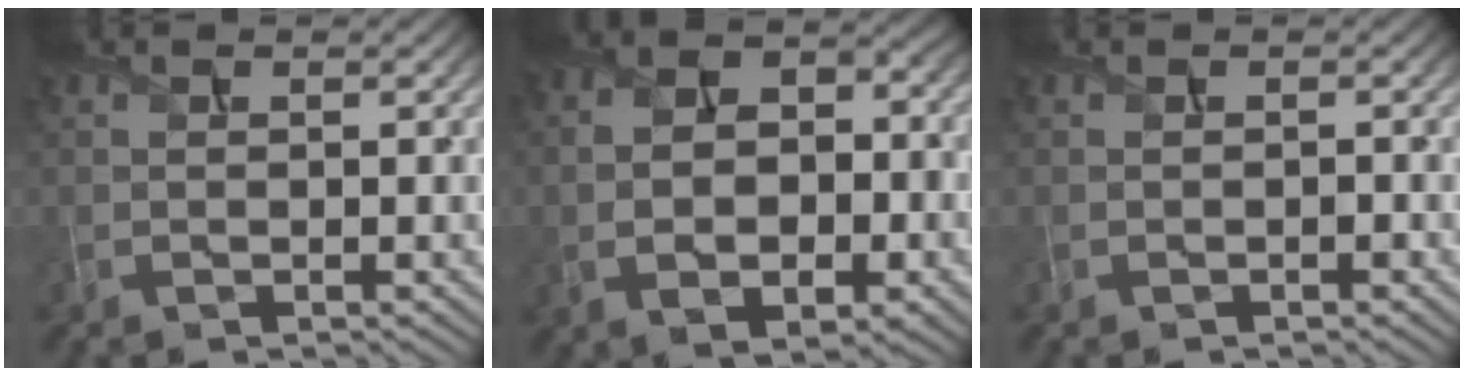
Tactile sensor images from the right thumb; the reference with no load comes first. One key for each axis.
{"total": 8.9, "fx": -2.0, "fy": 6.0, "fz": 6.3, "tx": -0.105, "ty": -0.014, "tz": -0.031}
{"total": 0.7, "fx": -0.5, "fy": 0.3, "fz": 0.3, "tx": -0.007, "ty": -0.003, "tz": -0.006}